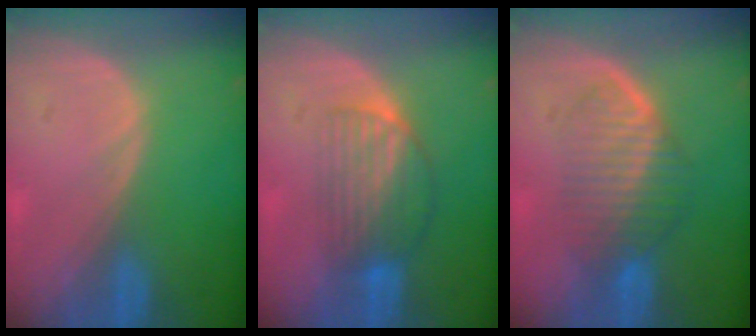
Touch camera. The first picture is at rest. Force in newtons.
{"total": 6.9, "press": 6.1, "slide": 3.2}
{"total": 6.3, "press": 6.2, "slide": 1.3}